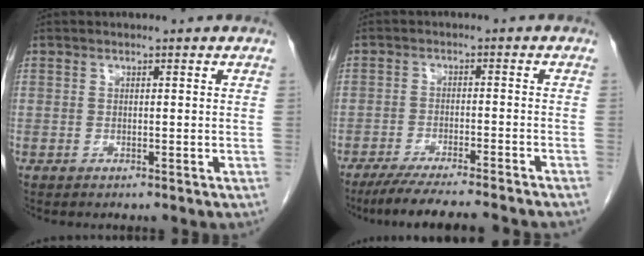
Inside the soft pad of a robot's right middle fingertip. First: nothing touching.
{"total": 12.8, "force": [-11.2, 0.0, 6.2], "torque": [-0.077, -0.023, -0.165]}